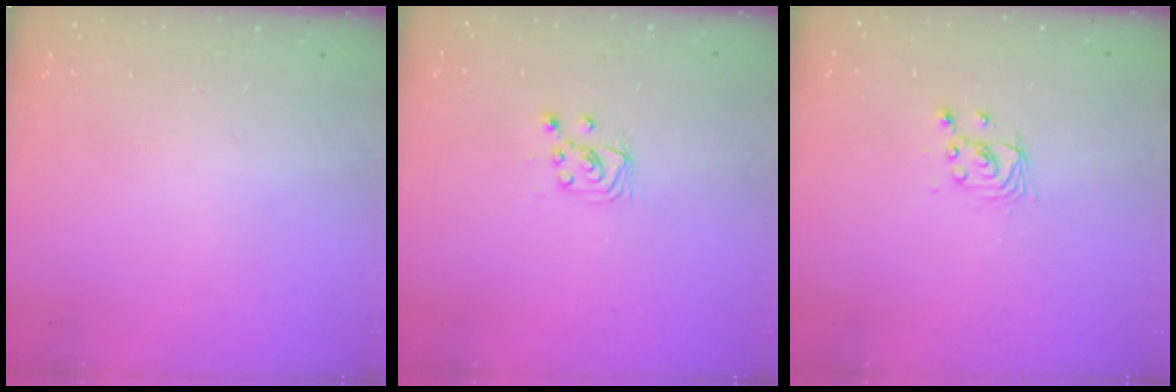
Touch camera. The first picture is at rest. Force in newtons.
{"total": 4.0, "press": 4.0, "slide": 0.4}
{"total": 2.9, "press": 2.9, "slide": 0.0}